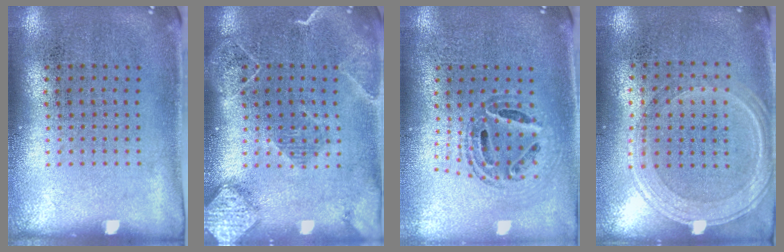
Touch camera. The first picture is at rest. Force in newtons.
{"total": 2.2, "press": 2.0, "slide": 1.1}
{"total": 0.8, "press": 0.8, "slide": 0.1}
{"total": 1.3, "press": 1.2, "slide": 0.4}